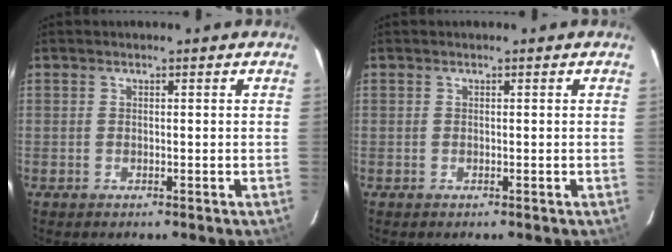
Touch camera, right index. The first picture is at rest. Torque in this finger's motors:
{"motor_torque": [0.00, 0.00, 0.00, 0.00]}